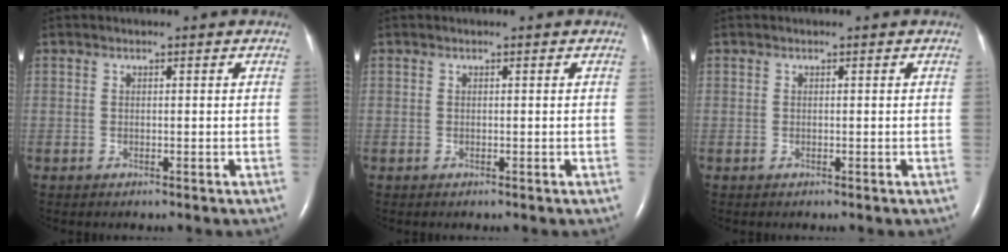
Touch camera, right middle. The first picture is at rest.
{"total": 0.0}
{"total": 0.0}